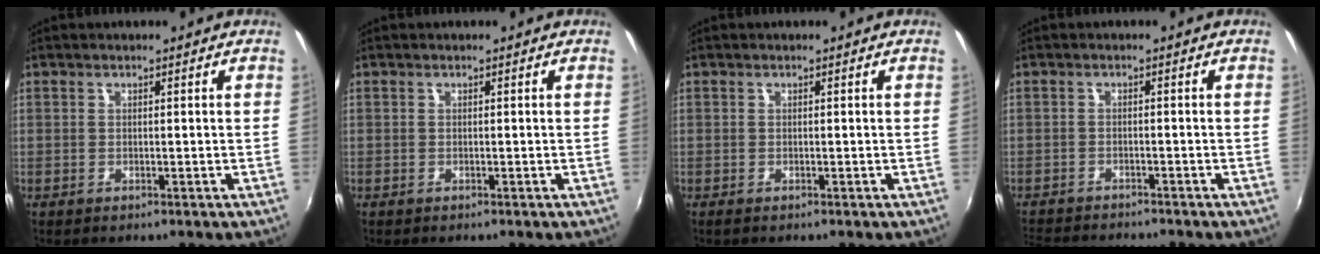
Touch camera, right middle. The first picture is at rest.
{"total": 0.0}
{"total": 0.0}
{"total": 7.5, "force": [-7.1, 1.1, 2.2], "torque": [-0.066, -0.013, -0.120]}